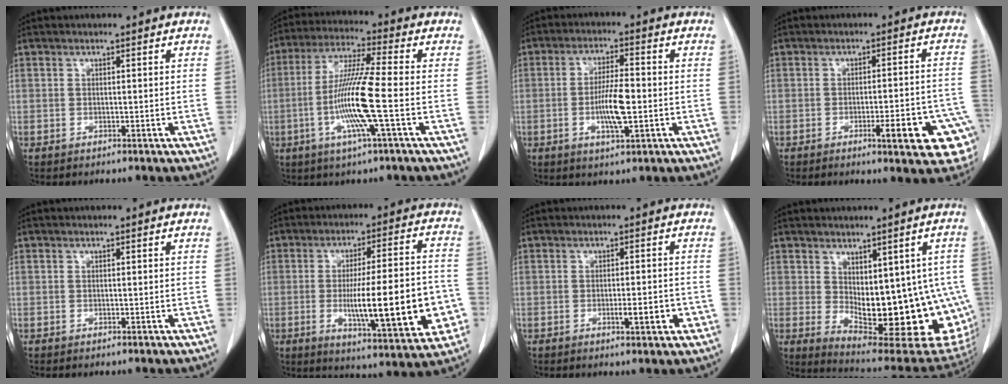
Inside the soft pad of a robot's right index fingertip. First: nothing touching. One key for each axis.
{"total": 11.7, "fx": -2.7, "fy": -0.7, "fz": 11.4, "tx": -0.228, "ty": -0.009, "tz": -0.061}
{"total": 6.9, "fx": -1.4, "fy": 1.2, "fz": 6.7, "tx": -0.127, "ty": -0.002, "tz": -0.025}
{"total": 11.0, "fx": -5.1, "fy": 1.8, "fz": 9.6, "tx": -0.068, "ty": 0.015, "tz": -0.058}
{"total": 0.0}
{"total": 18.5, "fx": -4.1, "fy": 3.0, "fz": 17.8, "tx": -0.245, "ty": 0.008, "tz": -0.048}
{"total": 3.6, "fx": -1.3, "fy": 0.7, "fz": 3.3, "tx": -0.050, "ty": -0.001, "tz": -0.017}
{"total": 19.6, "fx": -2.5, "fy": 8.5, "fz": 17.5, "tx": -0.166, "ty": -0.006, "tz": -0.007}